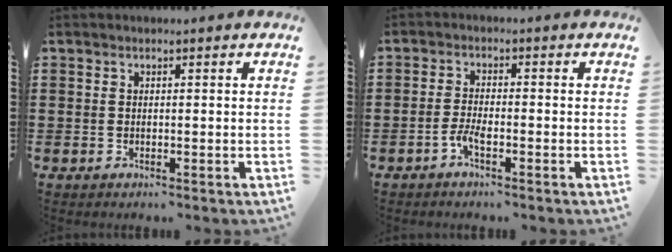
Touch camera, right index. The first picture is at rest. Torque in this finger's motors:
{"motor_torque": [2.14, 0.00, 0.07, 0.06]}